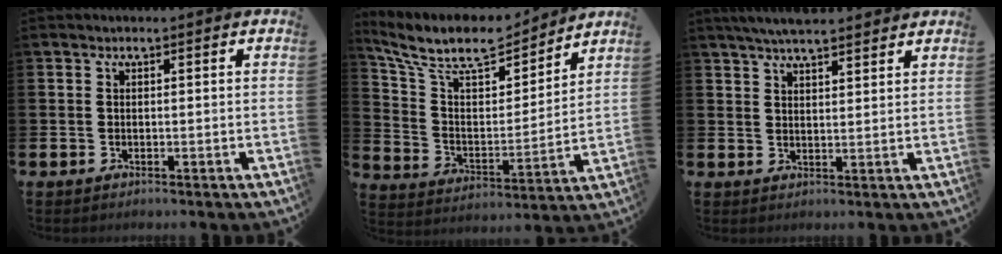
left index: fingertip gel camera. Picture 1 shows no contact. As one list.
[{"total": 10.0, "force": [8.8, 3.2, 3.6], "torque": [-0.106, -0.064, 0.150]}, {"total": 5.0, "force": [4.7, 0.6, 1.5], "torque": [-0.032, -0.015, 0.084]}]